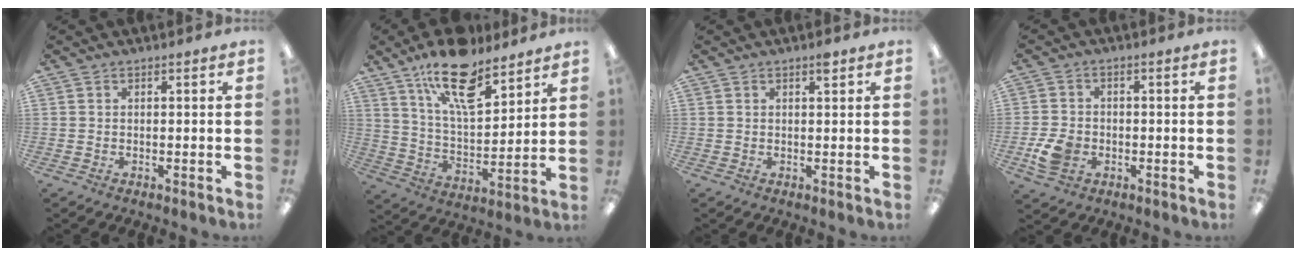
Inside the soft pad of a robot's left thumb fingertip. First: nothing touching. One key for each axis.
{"total": 17.6, "fx": 12.1, "fy": 7.0, "fz": 10.6, "tx": -0.177, "ty": -0.060, "tz": 0.207}
{"total": 1.7, "fx": 1.2, "fy": 0.4, "fz": 1.1, "tx": -0.009, "ty": -0.005, "tz": 0.017}
{"total": 6.2, "fx": -2.0, "fy": 4.7, "fz": 3.5, "tx": -0.064, "ty": 0.005, "tz": -0.034}